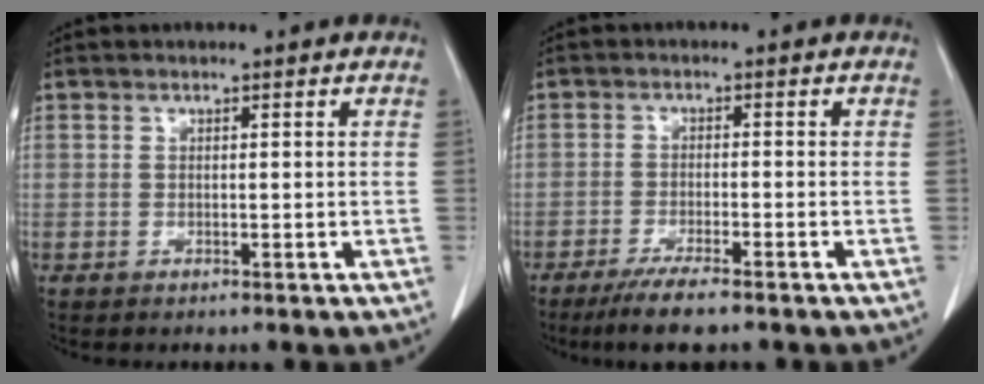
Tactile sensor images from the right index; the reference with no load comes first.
{"total": 6.0, "force": [-4.6, 0.4, 3.9], "torque": [-0.068, -0.015, -0.076]}